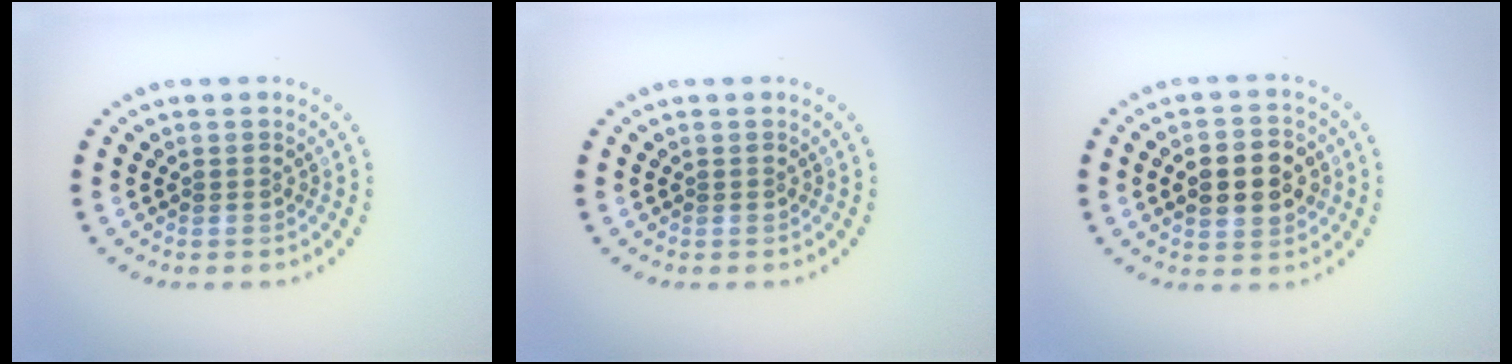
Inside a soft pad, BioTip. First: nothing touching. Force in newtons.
{"total": 0.0}
{"total": 5.1, "press": 5.1, "slide": 0.3}